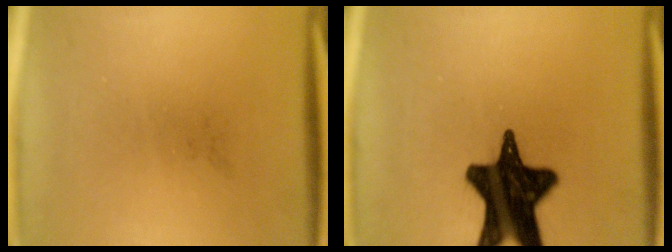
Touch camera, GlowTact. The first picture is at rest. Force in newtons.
{"total": 18.9}